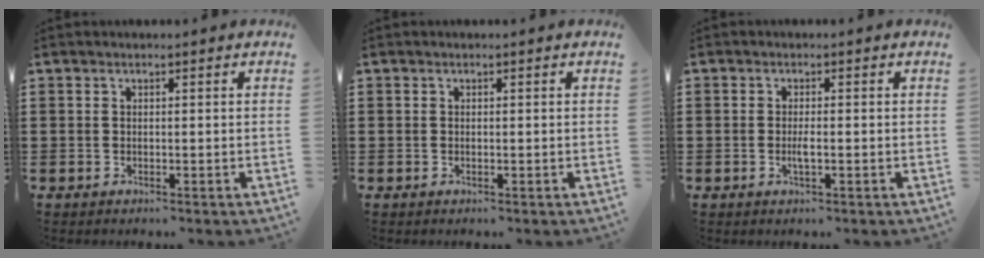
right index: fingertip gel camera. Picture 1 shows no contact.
{"total": 0.0}
{"total": 1.9, "force": [-0.5, 0.3, 1.8], "torque": [-0.040, -0.004, -0.010]}